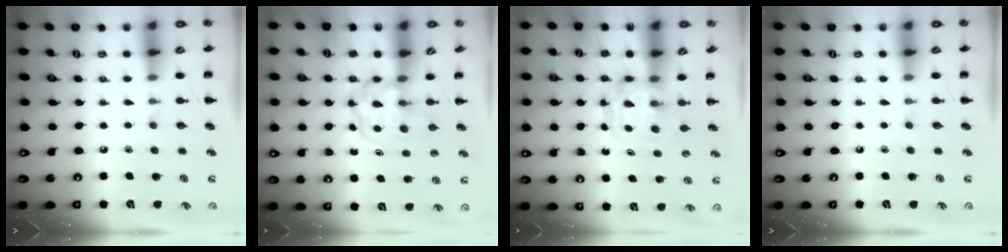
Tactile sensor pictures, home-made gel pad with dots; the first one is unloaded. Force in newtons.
{"total": 3.8, "press": 3.8, "slide": 0.4}
{"total": 3.8, "press": 3.8, "slide": 0.3}
{"total": 0.0}